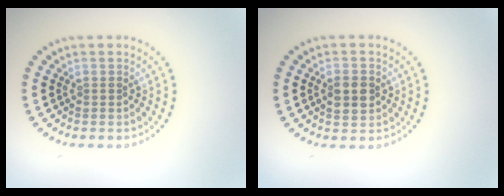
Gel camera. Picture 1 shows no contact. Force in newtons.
{"total": 2.9, "press": 2.9, "slide": 0.1}